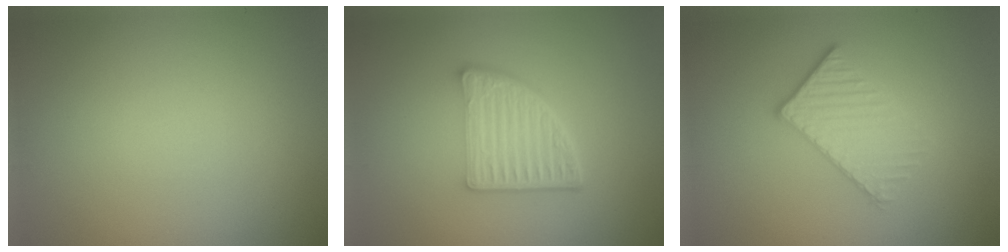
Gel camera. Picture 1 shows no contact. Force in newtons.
{"total": 5.4, "press": 3.9, "slide": 3.8}
{"total": 3.3, "press": 3.0, "slide": 1.5}